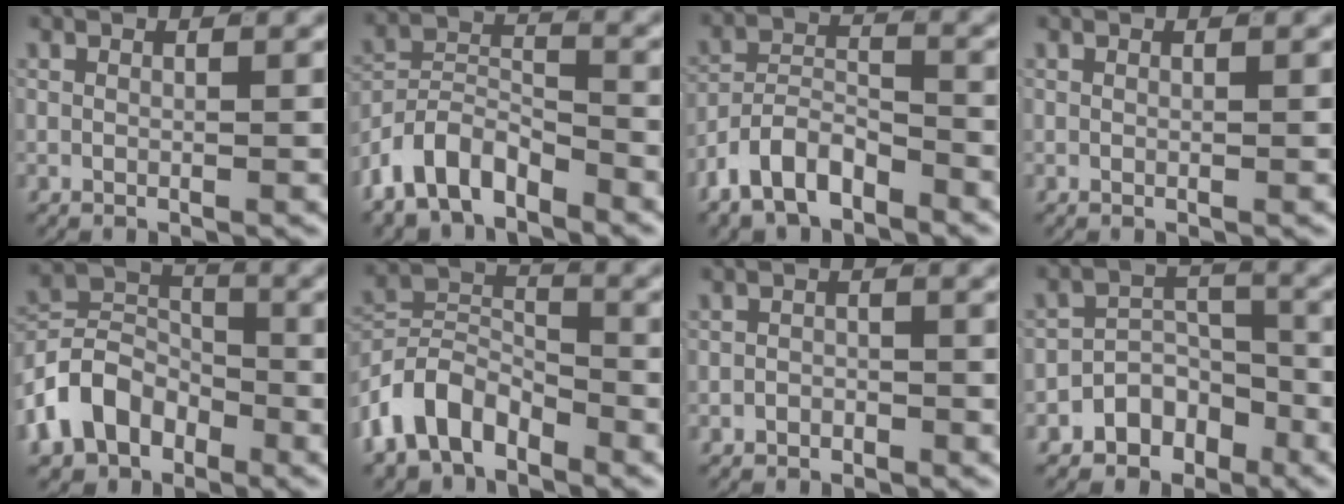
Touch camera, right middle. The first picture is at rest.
{"total": 7.6, "force": [-5.1, 4.5, 3.4], "torque": [-0.057, -0.011, -0.094]}
{"total": 5.8, "force": [-4.0, 3.3, 2.7], "torque": [-0.045, -0.001, -0.080]}
{"total": 0.0}
{"total": 8.7, "force": [-2.6, 6.7, 4.8], "torque": [-0.087, -0.013, -0.049]}
{"total": 8.3, "force": [-4.3, 5.7, 4.1], "torque": [-0.071, -0.016, -0.079]}
{"total": 1.4, "force": [-1.3, 0.6, 0.0], "torque": [0.009, 0.001, -0.023]}
{"total": 6.5, "force": [-4.4, 4.4, 1.9], "torque": [-0.017, -0.007, -0.079]}